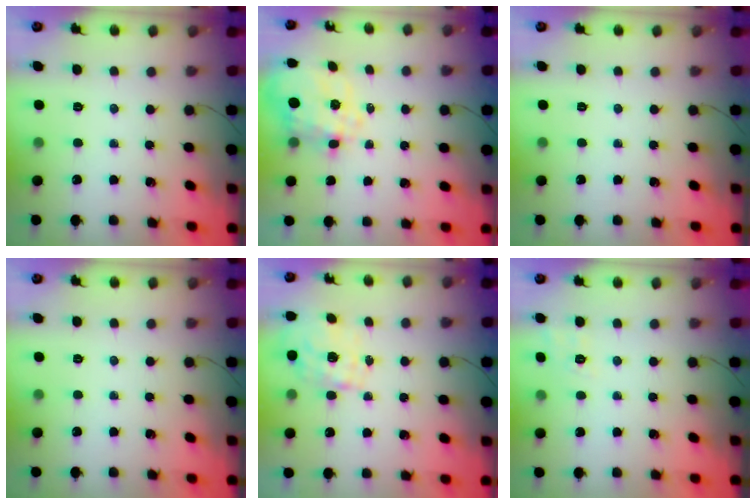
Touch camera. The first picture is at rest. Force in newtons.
{"total": 11.3, "press": 11.2, "slide": 1.4}
{"total": 0.0}
{"total": 0.0}
{"total": 1.6, "press": 1.4, "slide": 0.8}
{"total": 2.9, "press": 2.1, "slide": 2.0}